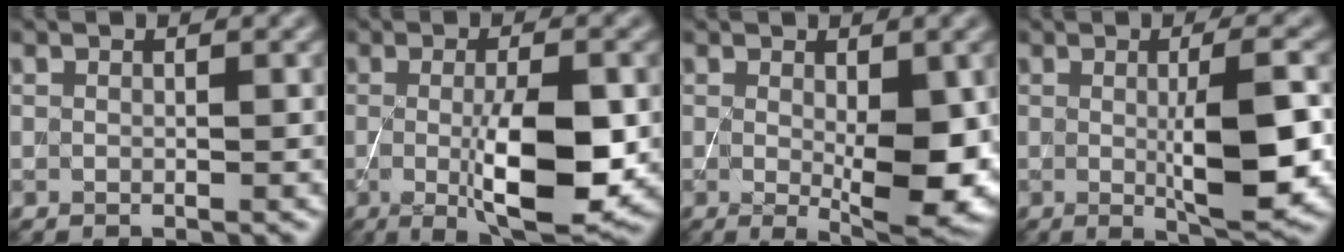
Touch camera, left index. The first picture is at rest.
{"total": 8.0, "force": [-0.9, 2.2, 7.7], "torque": [-0.125, -0.016, -0.009]}
{"total": 6.7, "force": [-0.4, 2.2, 6.3], "torque": [-0.098, -0.018, 0.002]}
{"total": 6.3, "force": [-0.2, 1.3, 6.2], "torque": [-0.094, -0.005, 0.001]}